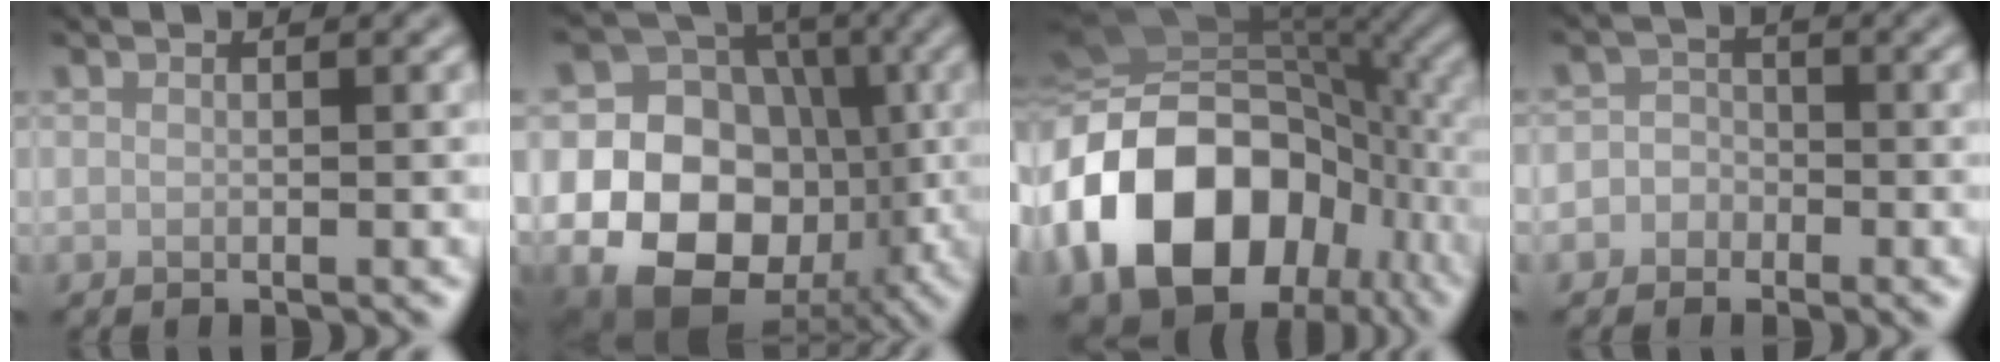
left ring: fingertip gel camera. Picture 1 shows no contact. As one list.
[{"total": 18.9, "force": [-3.4, 16.4, 8.7], "torque": [-0.156, 0.001, -0.093]}, {"total": 18.7, "force": [-4.6, 13.9, 11.7], "torque": [-0.244, -0.013, -0.084]}, {"total": 3.1, "force": [-1.3, 2.7, 0.5], "torque": [0.027, 0.008, -0.038]}]